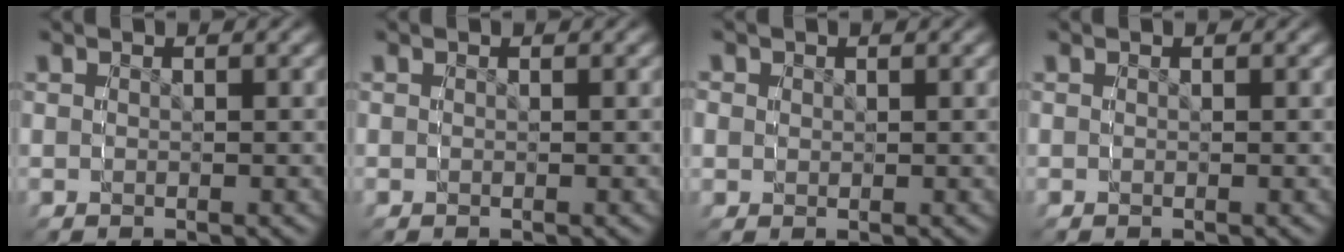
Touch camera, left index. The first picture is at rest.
{"total": 0.0}
{"total": 1.8, "force": [0.5, 1.7, 0.5], "torque": [-0.010, -0.007, 0.016]}
{"total": 0.0}